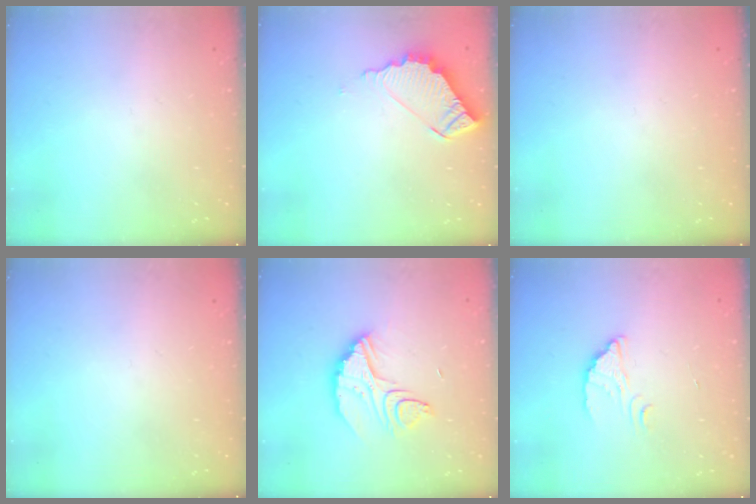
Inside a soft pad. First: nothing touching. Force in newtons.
{"total": 8.6, "press": 8.6, "slide": 0.3}
{"total": 0.0}
{"total": 0.0}
{"total": 10.9, "press": 10.9, "slide": 0.7}
{"total": 2.3, "press": 2.3, "slide": 0.2}